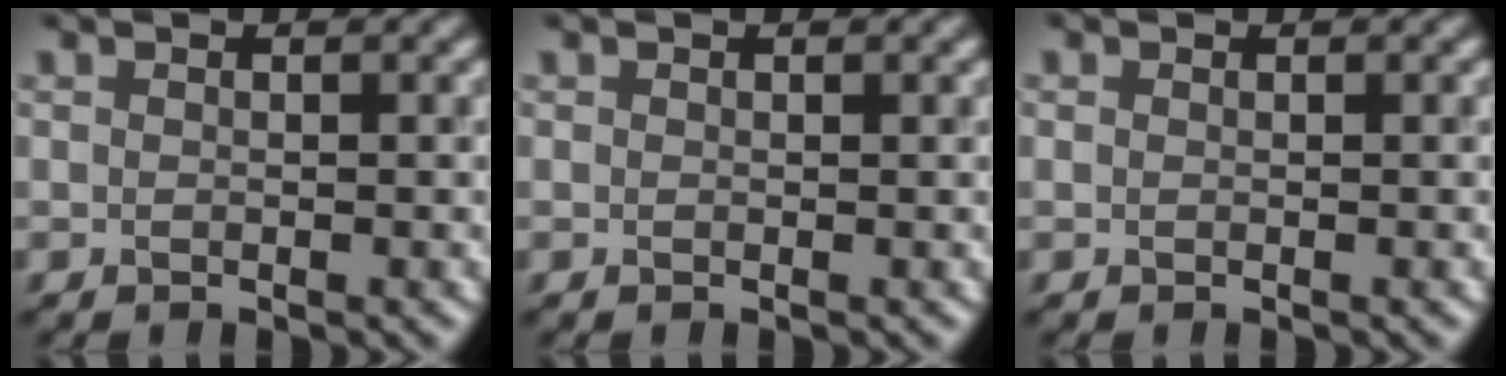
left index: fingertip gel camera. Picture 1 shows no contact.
{"total": 0.0}
{"total": 0.0}